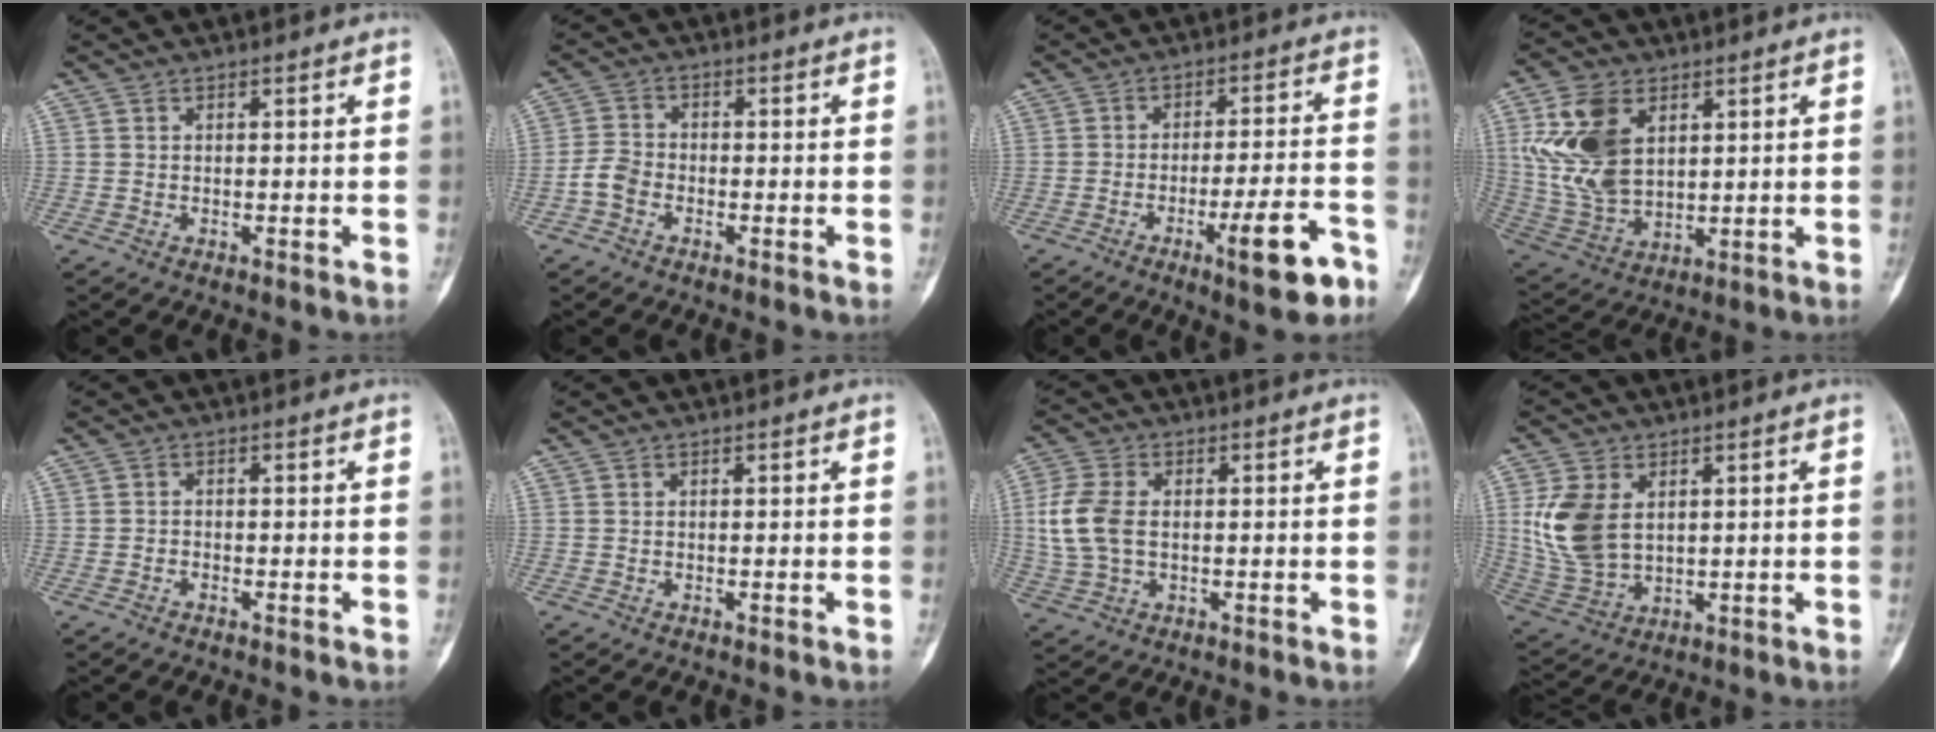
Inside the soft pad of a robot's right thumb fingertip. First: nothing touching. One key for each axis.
{"total": 3.9, "fx": -1.8, "fy": 2.7, "fz": 2.1, "tx": -0.040, "ty": 0.013, "tz": -0.042}
{"total": 11.4, "fx": -5.9, "fy": 2.4, "fz": 9.4, "tx": -0.137, "ty": 0.029, "tz": -0.082}
{"total": 14.6, "fx": 4.6, "fy": 9.3, "fz": 10.3, "tx": -0.198, "ty": -0.014, "tz": 0.104}
{"total": 0.6, "fx": -0.5, "fy": 0.3, "fz": 0.1, "tx": 0.002, "ty": 0.003, "tz": -0.013}
{"total": 0.0}
{"total": 9.2, "fx": 0.3, "fy": 6.0, "fz": 6.9, "tx": -0.162, "ty": 0.007, "tz": 0.009}
{"total": 12.0, "fx": 2.5, "fy": 8.0, "fz": 8.6, "tx": -0.173, "ty": -0.010, "tz": 0.064}